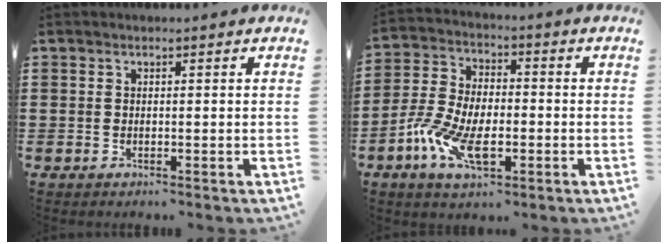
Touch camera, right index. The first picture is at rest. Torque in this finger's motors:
{"motor_torque": [1.03, 1.11, 0.37, 0.21]}